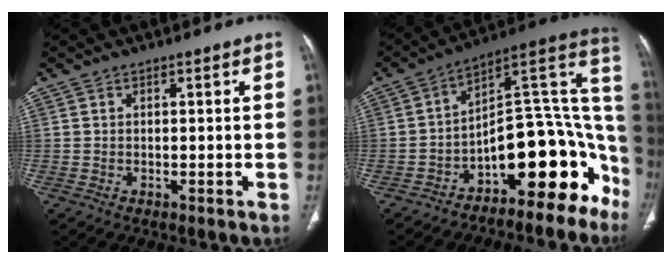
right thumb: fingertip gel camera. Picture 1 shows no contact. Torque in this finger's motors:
{"motor_torque": [3.36, 1.65, 1.22, -1.55, 0.10]}